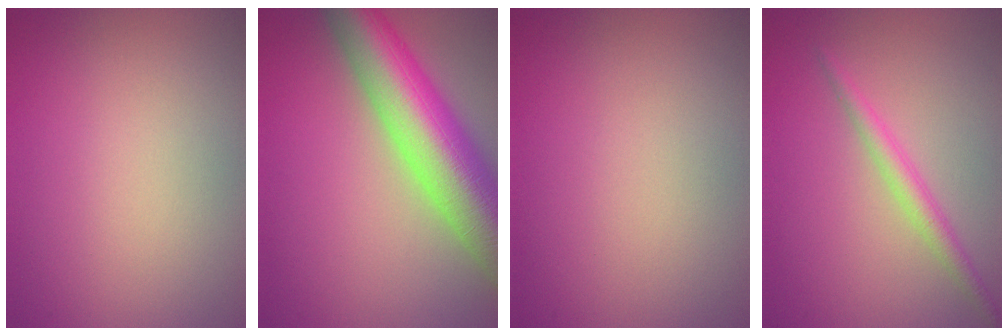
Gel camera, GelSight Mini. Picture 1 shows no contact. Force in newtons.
{"total": 10.9, "press": 10.9, "slide": 0.5}
{"total": 0.0}
{"total": 2.0, "press": 2.0, "slide": 0.1}